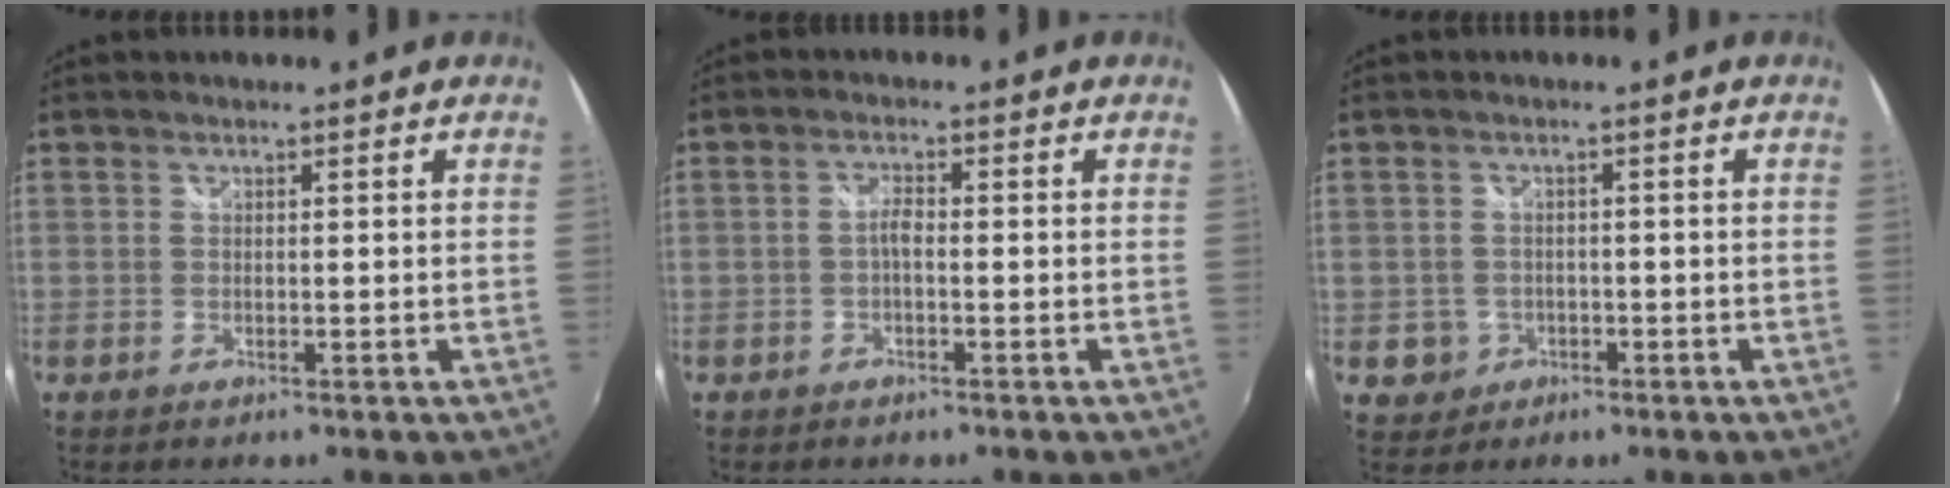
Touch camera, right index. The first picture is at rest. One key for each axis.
{"total": 1.9, "fx": -0.7, "fy": 0.6, "fz": 1.6, "tx": -0.035, "ty": 0.006, "tz": -0.016}
{"total": 4.0, "fx": -1.1, "fy": 3.8, "fz": 0.5, "tx": -0.020, "ty": 0.009, "tz": -0.010}